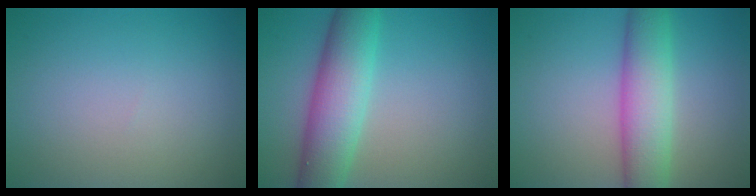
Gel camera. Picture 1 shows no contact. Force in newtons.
{"total": 7.0, "press": 7.0, "slide": 0.2}
{"total": 6.2, "press": 6.2, "slide": 0.3}